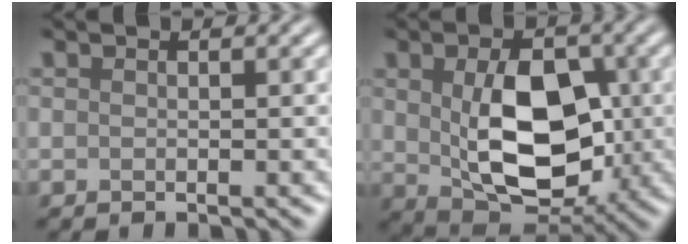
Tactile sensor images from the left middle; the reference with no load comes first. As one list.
[{"total": 9.0, "force": [0.3, 5.7, 7.0], "torque": [-0.130, -0.013, 0.019]}]